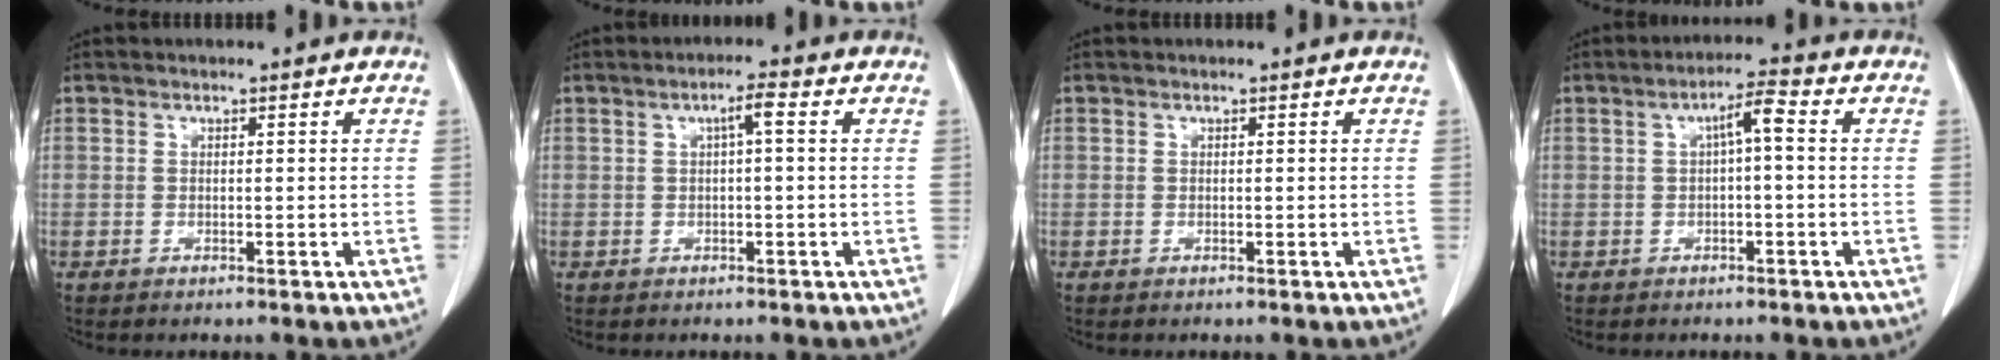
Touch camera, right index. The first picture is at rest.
{"total": 2.9, "force": [0.7, 0.5, 2.8], "torque": [-0.050, 0.010, 0.013]}
{"total": 0.0}
{"total": 4.2, "force": [0.6, 0.8, 4.1], "torque": [-0.071, 0.015, 0.007]}